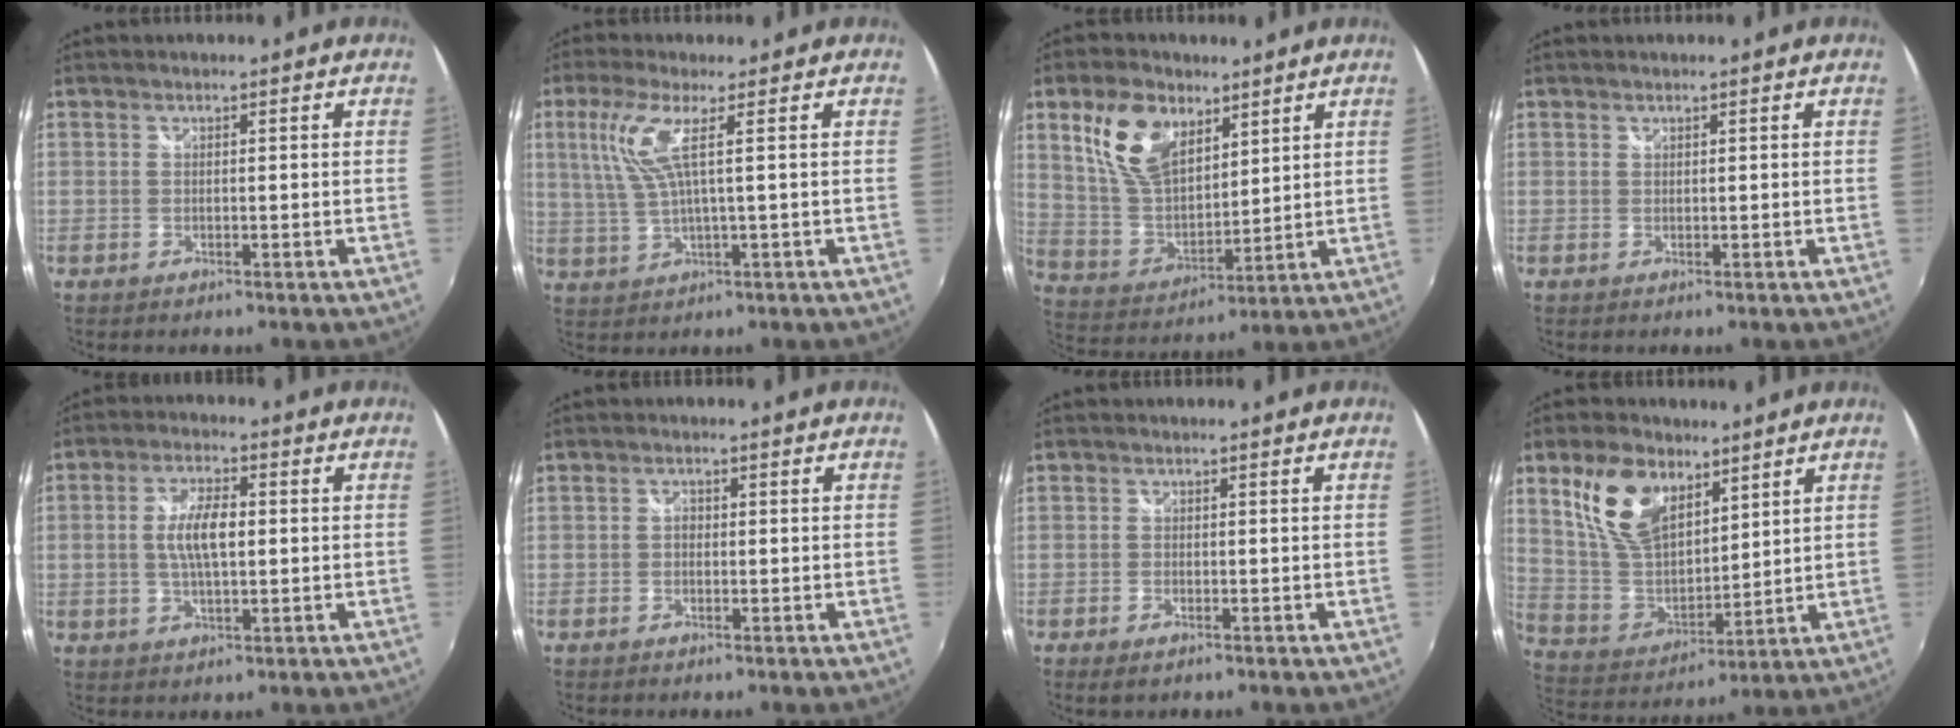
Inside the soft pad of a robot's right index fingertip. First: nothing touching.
{"total": 6.9, "force": [2.1, 0.1, 6.5], "torque": [-0.140, -0.001, 0.052]}
{"total": 14.0, "force": [7.4, 8.0, 8.8], "torque": [-0.179, 0.017, 0.154]}
{"total": 0.0}
{"total": 7.1, "force": [0.3, 2.8, 6.5], "torque": [-0.125, 0.006, 0.007]}
{"total": 1.0, "force": [-0.2, 0.9, 0.4], "torque": [-0.006, 0.002, -0.007]}
{"total": 1.6, "force": [-1.0, 0.7, 1.0], "torque": [-0.021, -0.005, -0.017]}
{"total": 15.0, "force": [8.4, 8.5, 9.2], "torque": [-0.188, 0.014, 0.173]}